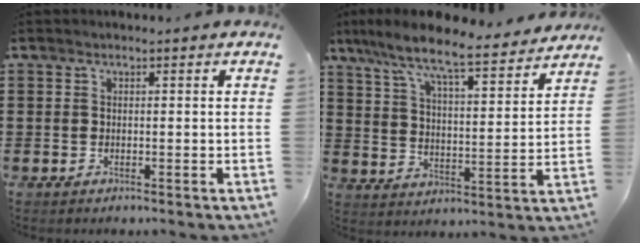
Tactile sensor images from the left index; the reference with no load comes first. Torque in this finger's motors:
{"motor_torque": [1.48, -0.66, 0.66, 0.15]}